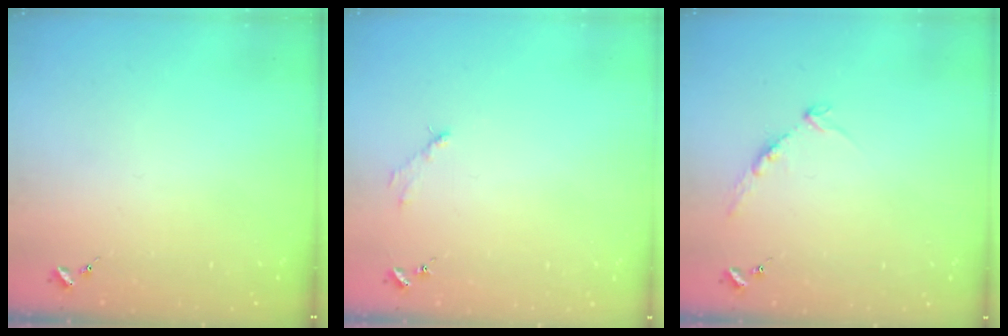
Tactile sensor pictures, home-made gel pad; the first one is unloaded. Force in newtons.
{"total": 2.6, "press": 2.6, "slide": 0.3}
{"total": 8.3, "press": 8.2, "slide": 0.9}